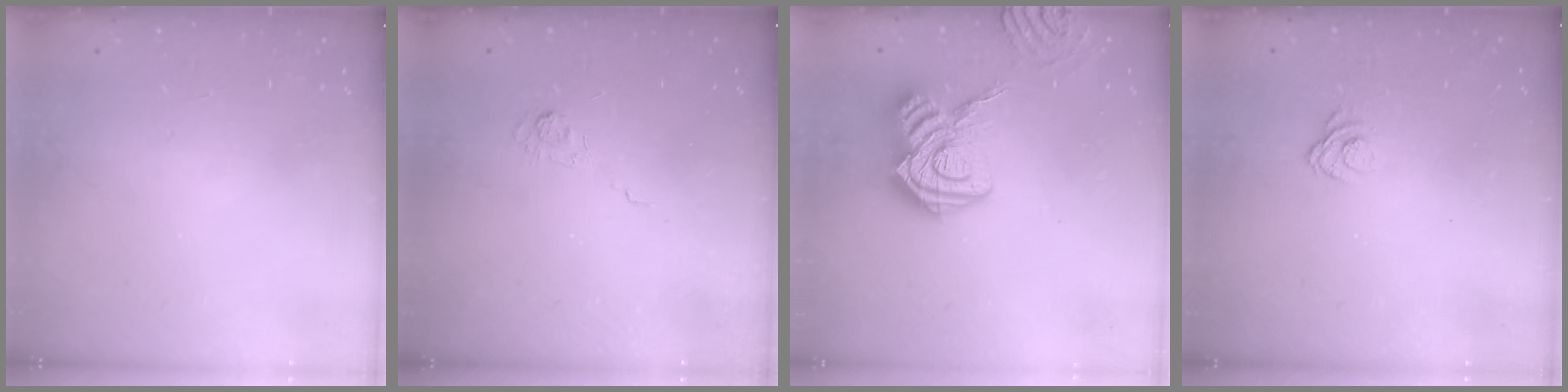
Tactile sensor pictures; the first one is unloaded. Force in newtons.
{"total": 3.1, "press": 2.7, "slide": 1.6}
{"total": 18.1, "press": 18.1, "slide": 1.7}
{"total": 5.1, "press": 4.9, "slide": 1.3}